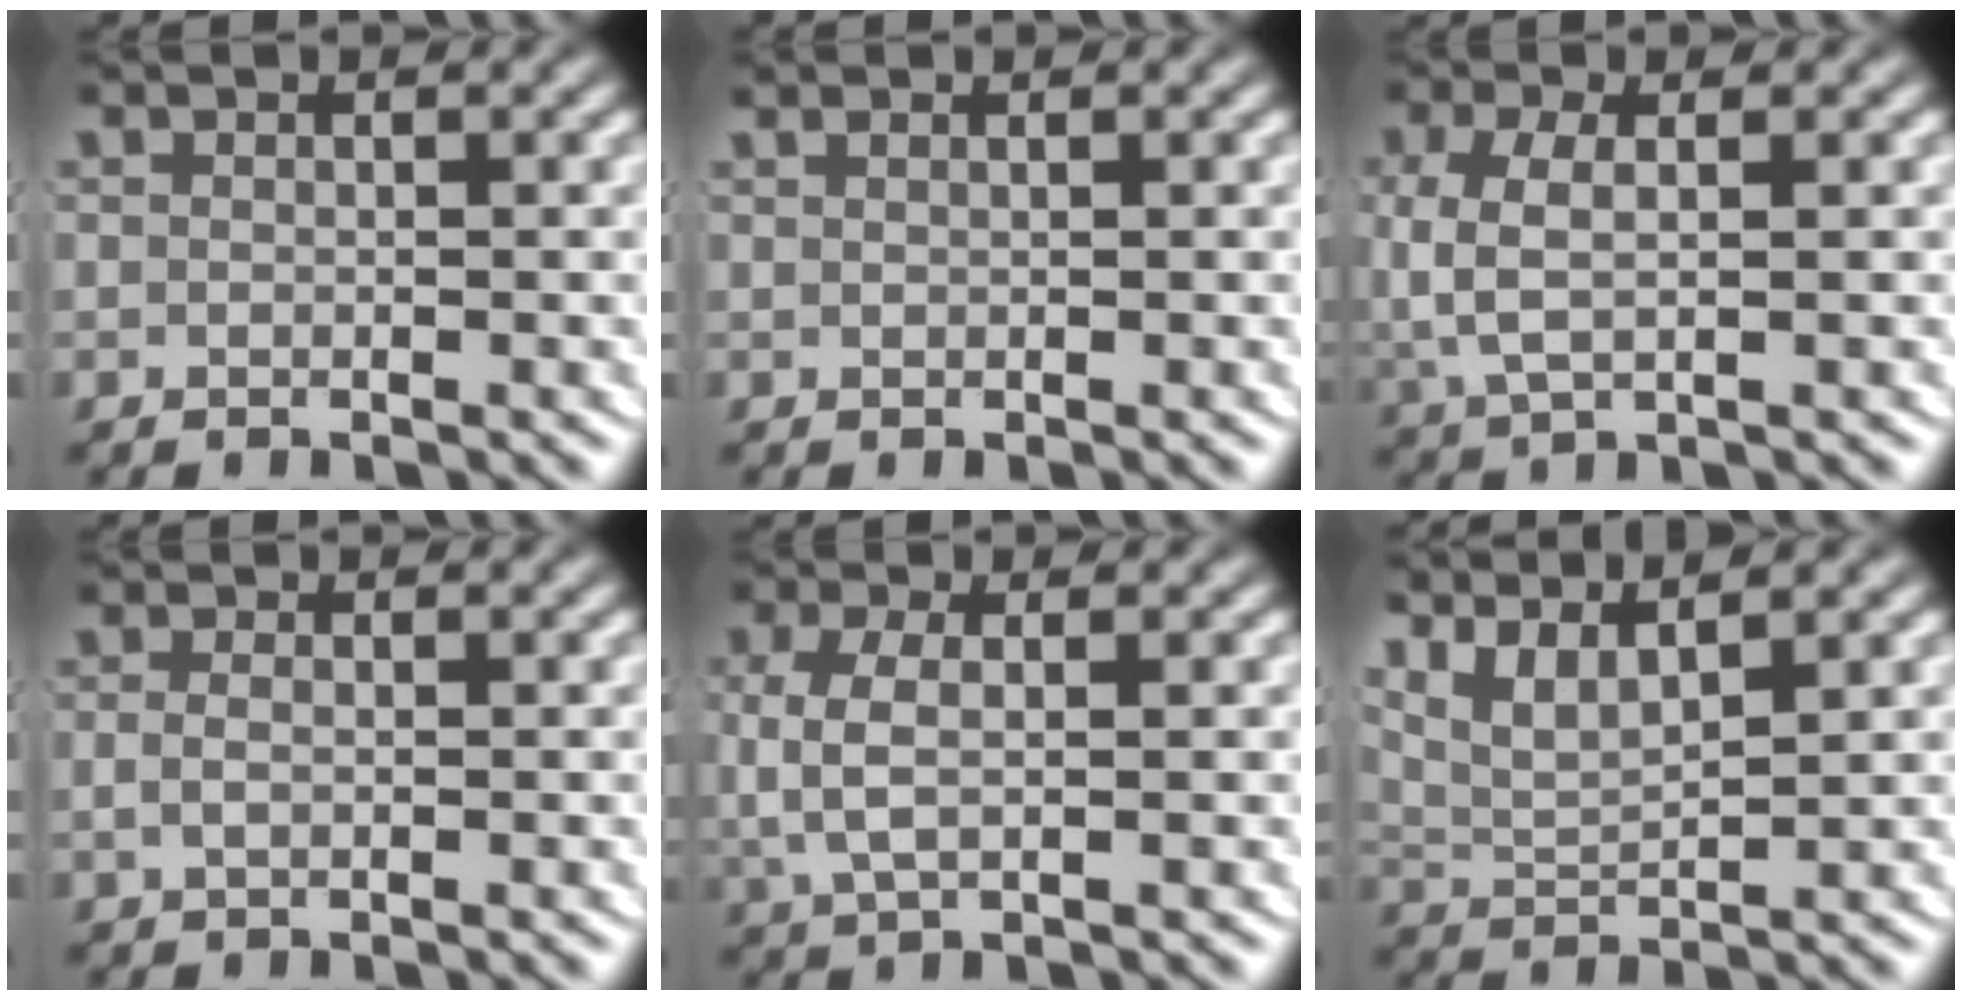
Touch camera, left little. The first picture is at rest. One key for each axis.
{"total": 0.6, "fx": 0.6, "fy": -0.2, "fz": 0.2, "tx": 0.000, "ty": 0.000, "tz": 0.012}
{"total": 3.8, "fx": 0.4, "fy": 2.0, "fz": 3.2, "tx": -0.085, "ty": -0.011, "tz": 0.016}
{"total": 1.0, "fx": -0.4, "fy": 0.4, "fz": 0.9, "tx": -0.024, "ty": -0.008, "tz": -0.001}
{"total": 3.4, "fx": 0.3, "fy": 1.7, "fz": 3.0, "tx": -0.077, "ty": -0.007, "tz": 0.013}
{"total": 6.0, "fx": 2.8, "fy": 4.0, "fz": 3.5, "tx": -0.091, "ty": -0.004, "tz": 0.041}